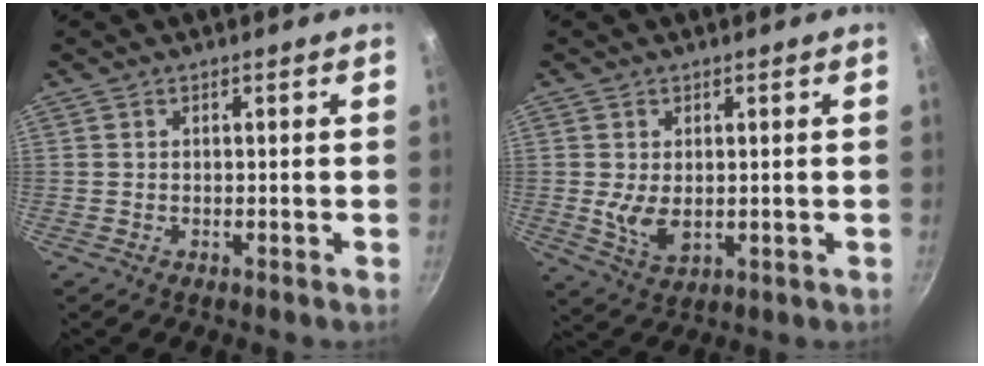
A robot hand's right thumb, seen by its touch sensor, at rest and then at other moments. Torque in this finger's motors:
{"motor_torque": [-0.63, 0.73, 0.19, 0.03, 0.05]}